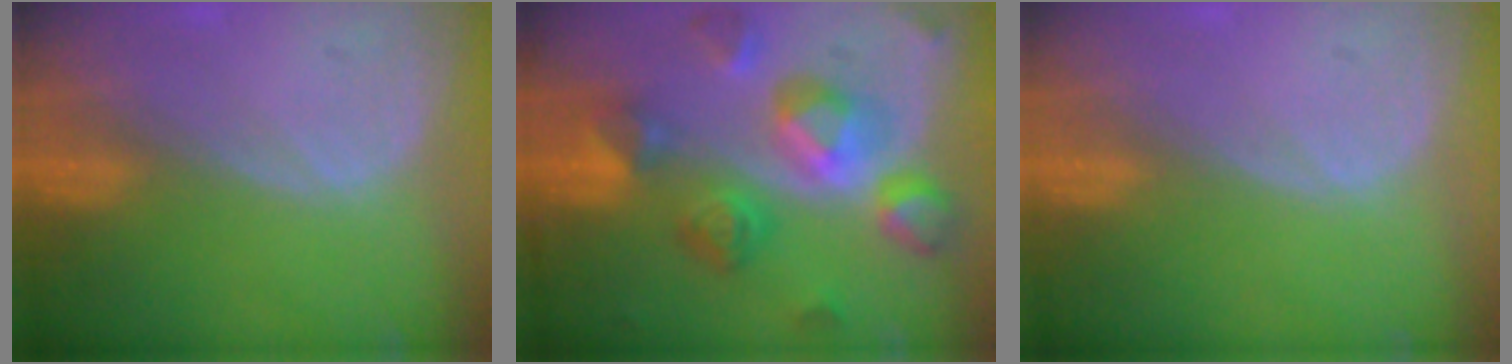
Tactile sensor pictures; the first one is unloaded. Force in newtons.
{"total": 11.4, "press": 11.3, "slide": 1.1}
{"total": 0.0}